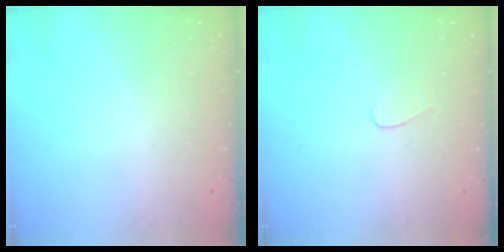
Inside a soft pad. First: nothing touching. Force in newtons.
{"total": 3.5, "press": 3.5, "slide": 0.3}